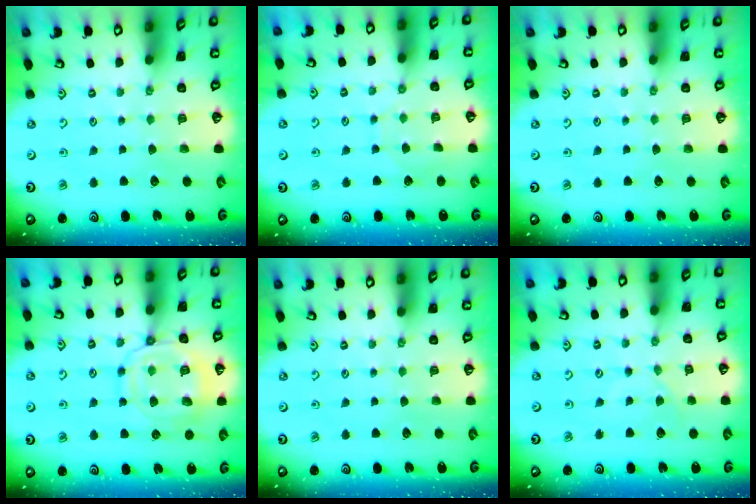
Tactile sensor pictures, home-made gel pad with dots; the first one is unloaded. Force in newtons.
{"total": 4.2, "press": 4.2, "slide": 0.5}
{"total": 0.0}
{"total": 13.4, "press": 13.3, "slide": 1.0}
{"total": 0.0}
{"total": 0.6, "press": 0.5, "slide": 0.2}